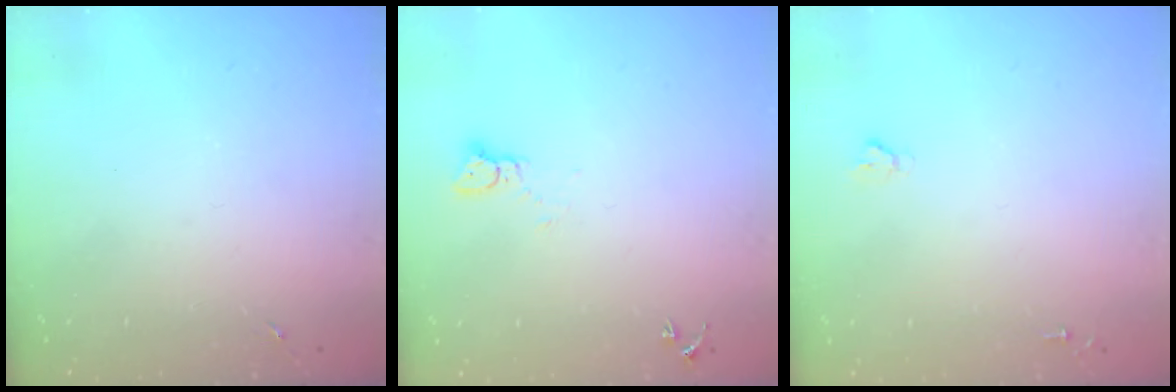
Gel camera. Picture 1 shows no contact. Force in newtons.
{"total": 3.3, "press": 3.3, "slide": 0.1}
{"total": 1.6, "press": 1.6, "slide": 0.2}